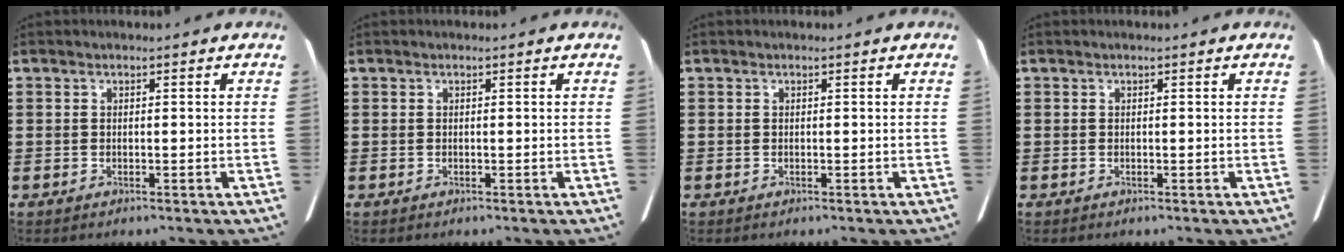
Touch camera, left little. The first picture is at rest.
{"total": 0.0}
{"total": 0.0}
{"total": 0.0}